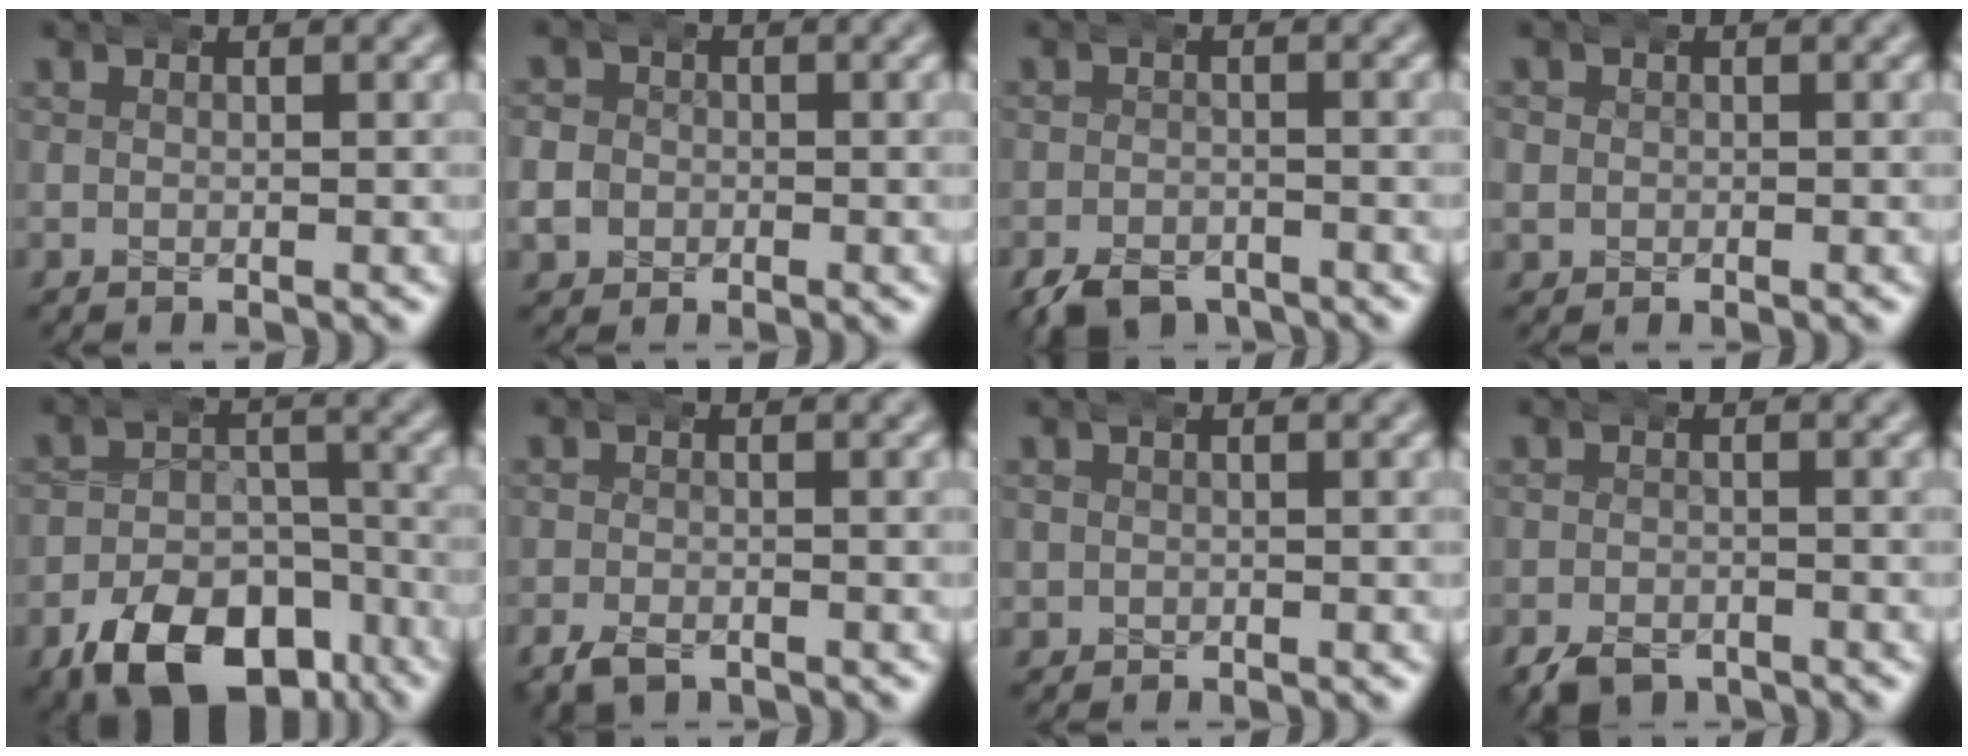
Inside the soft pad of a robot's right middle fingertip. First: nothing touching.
{"total": 3.0, "force": [-0.4, 2.9, 0.5], "torque": [-0.019, 0.000, -0.012]}
{"total": 3.9, "force": [-3.2, 1.9, 1.3], "torque": [-0.018, -0.013, -0.049]}
{"total": 1.4, "force": [0.1, 1.4, 0.2], "torque": [-0.008, 0.003, 0.001]}
{"total": 11.1, "force": [-7.8, 6.1, 4.9], "torque": [-0.062, -0.027, -0.119]}
{"total": 2.3, "force": [-1.8, 1.1, 1.0], "torque": [-0.021, -0.006, -0.026]}
{"total": 0.8, "force": [0.1, 0.8, -0.1], "torque": [-0.002, 0.003, 0.004]}
{"total": 3.0, "force": [-2.4, 1.4, 1.0], "torque": [-0.019, -0.010, -0.036]}